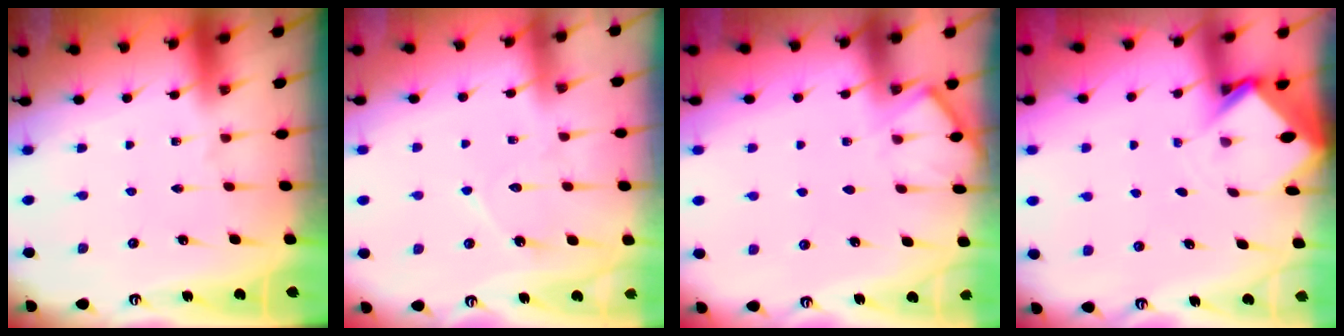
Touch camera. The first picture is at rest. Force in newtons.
{"total": 6.8, "press": 6.8, "slide": 0.7}
{"total": 4.7, "press": 4.7, "slide": 0.6}
{"total": 2.9, "press": 2.9, "slide": 0.2}